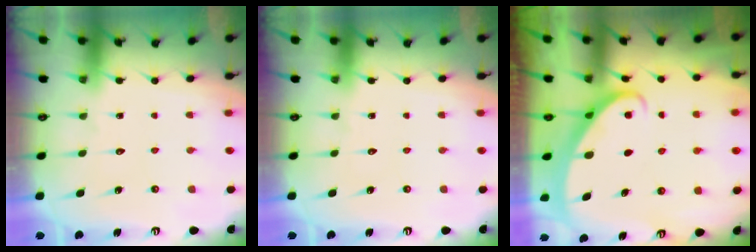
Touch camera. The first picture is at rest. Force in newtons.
{"total": 0.0}
{"total": 2.2, "press": 2.2, "slide": 0.2}